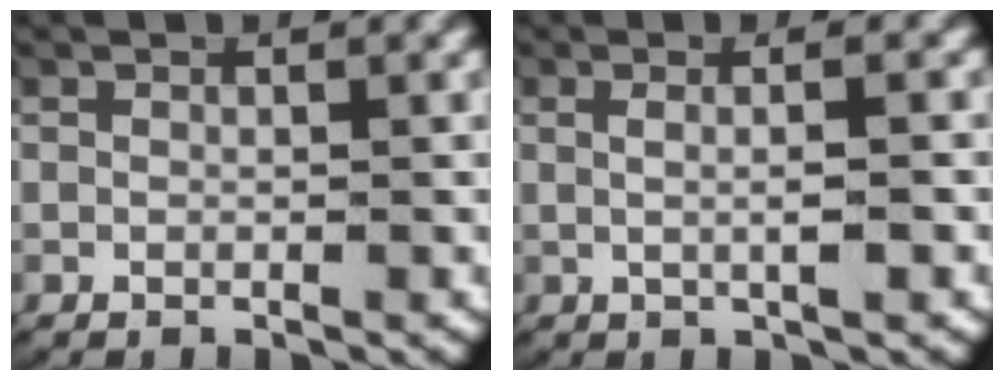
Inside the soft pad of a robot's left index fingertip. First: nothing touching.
{"total": 2.5, "force": [0.0, 0.4, 2.5], "torque": [-0.043, -0.001, 0.005]}